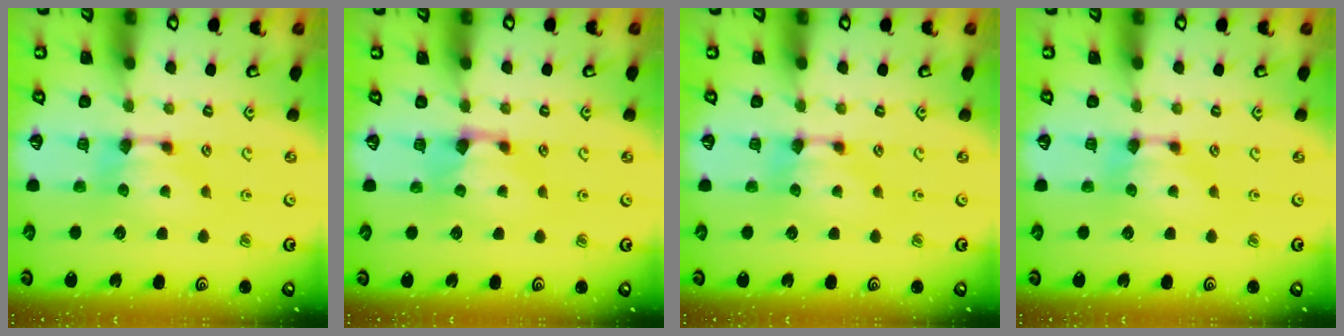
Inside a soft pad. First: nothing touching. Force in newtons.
{"total": 0.6, "press": 0.1, "slide": 0.6}
{"total": 0.0}
{"total": 0.0}